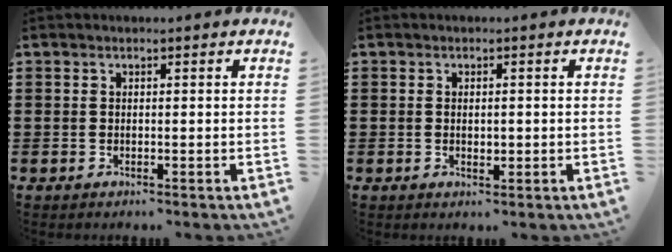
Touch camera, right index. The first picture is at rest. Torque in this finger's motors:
{"motor_torque": [-0.01, -0.02, 0.16, 0.00]}